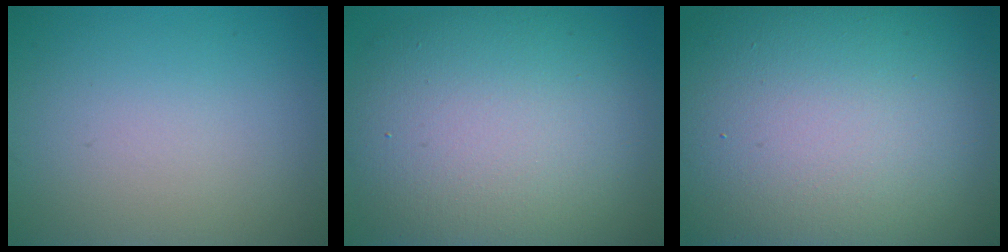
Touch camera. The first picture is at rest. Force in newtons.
{"total": 12.5, "press": 12.4, "slide": 1.2}
{"total": 22.1, "press": 22.1, "slide": 1.1}